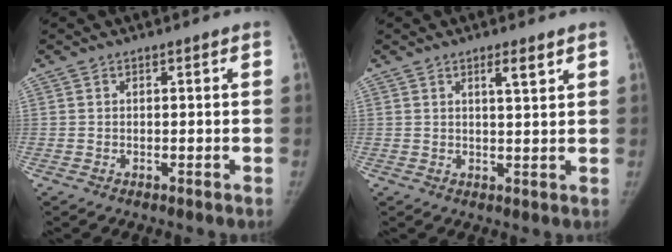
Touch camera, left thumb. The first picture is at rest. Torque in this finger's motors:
{"motor_torque": [-0.41, 0.07, 0.56, -0.17, -0.03]}